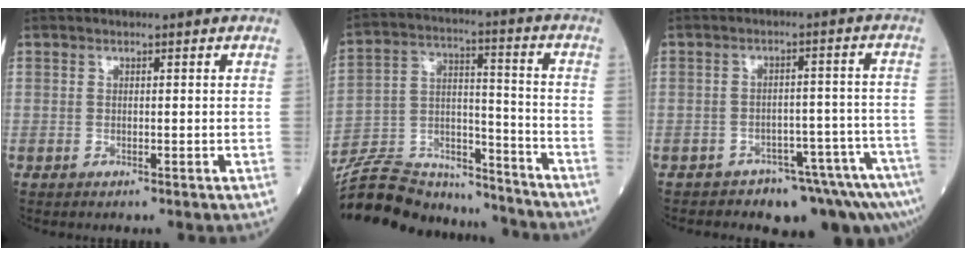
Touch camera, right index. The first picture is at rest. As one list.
[{"total": 19.3, "force": [-18.2, 4.8, 4.1], "torque": [-0.100, 0.031, -0.294]}, {"total": 10.0, "force": [-9.2, 2.6, 2.9], "torque": [-0.005, 0.048, -0.116]}]